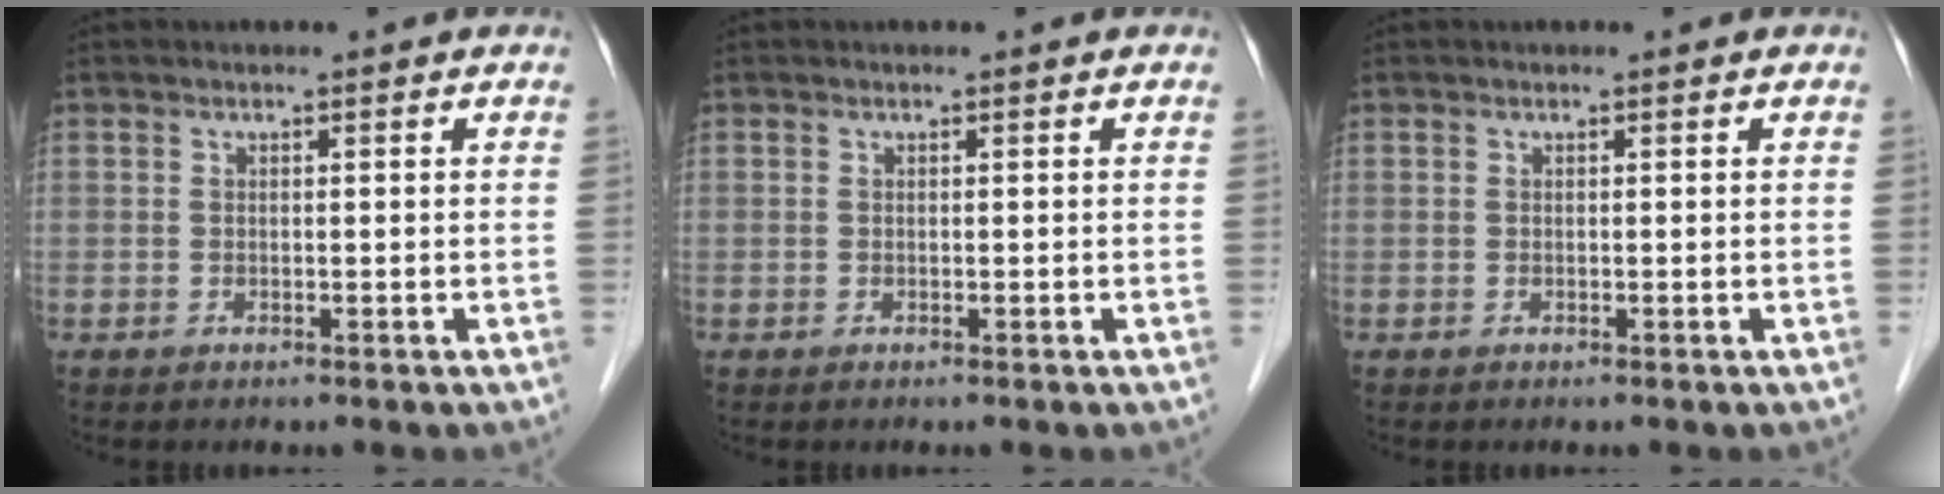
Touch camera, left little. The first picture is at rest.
{"total": 0.0}
{"total": 0.0}